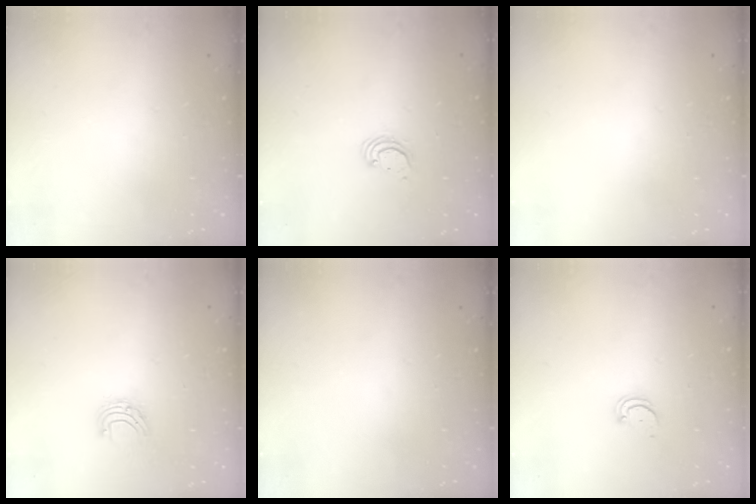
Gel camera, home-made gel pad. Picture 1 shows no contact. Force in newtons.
{"total": 2.8, "press": 2.8, "slide": 0.2}
{"total": 0.0}
{"total": 5.5, "press": 5.4, "slide": 0.6}
{"total": 0.0}
{"total": 2.5, "press": 2.5, "slide": 0.3}